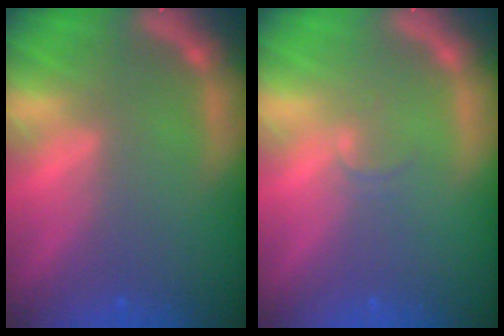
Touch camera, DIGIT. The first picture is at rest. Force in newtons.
{"total": 1.0}